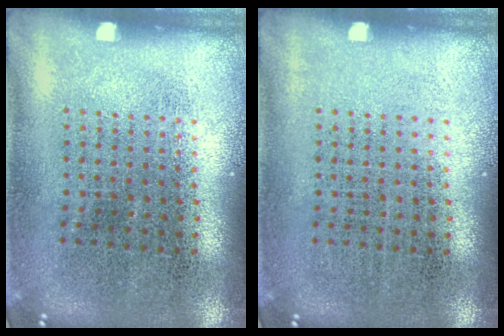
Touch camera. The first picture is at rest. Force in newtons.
{"total": 0.0}